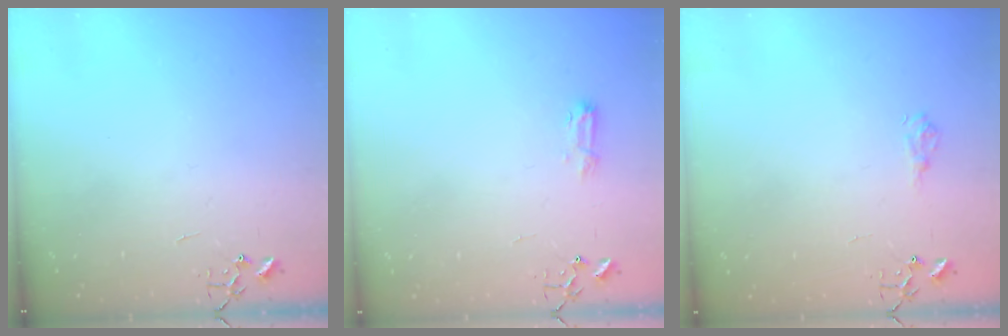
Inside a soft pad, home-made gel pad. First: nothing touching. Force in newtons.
{"total": 7.7, "press": 7.6, "slide": 0.9}
{"total": 6.6, "press": 6.5, "slide": 0.9}